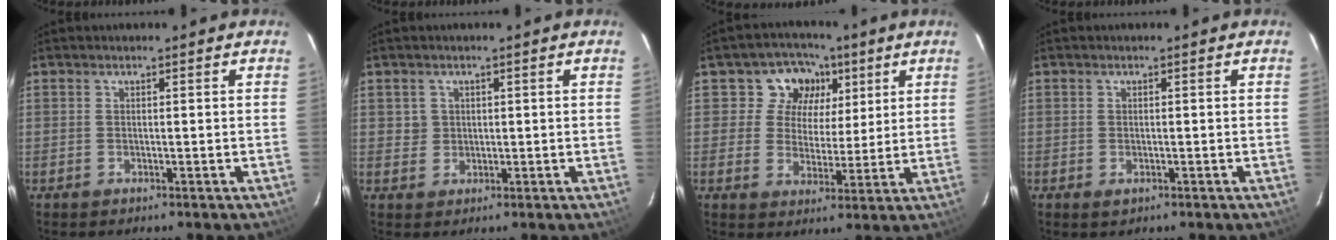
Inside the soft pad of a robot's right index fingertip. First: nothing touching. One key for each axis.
{"total": 2.1, "fx": 0.5, "fy": 2.1, "fz": 0.2, "tx": 0.005, "ty": 0.008, "tz": 0.009}
{"total": 9.1, "fx": 3.9, "fy": 7.9, "fz": 2.2, "tx": -0.034, "ty": 0.005, "tz": 0.056}
{"total": 1.5, "fx": -0.7, "fy": 1.0, "fz": 0.9, "tx": -0.015, "ty": -0.004, "tz": -0.009}